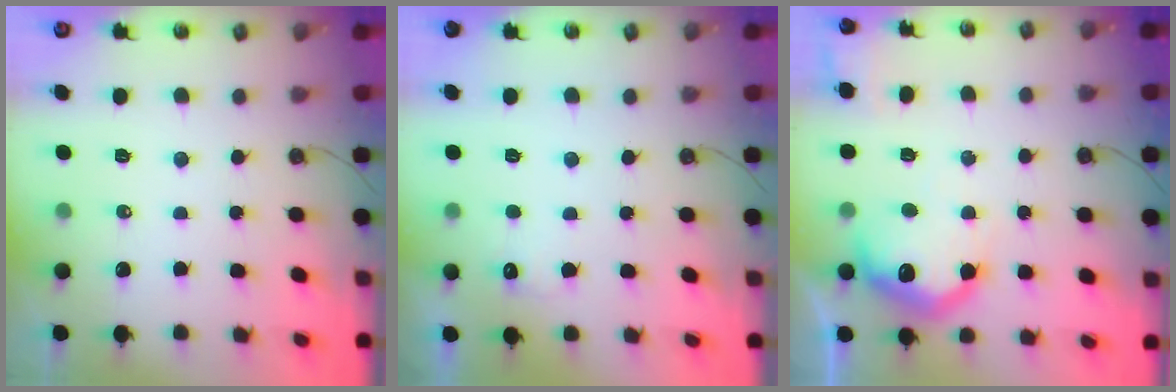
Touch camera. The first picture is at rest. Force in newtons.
{"total": 3.8, "press": 3.6, "slide": 1.1}
{"total": 17.5, "press": 17.4, "slide": 1.5}